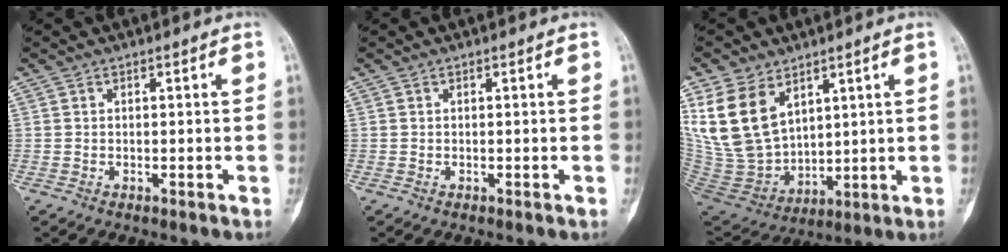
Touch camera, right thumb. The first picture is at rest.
{"total": 0.0}
{"total": 16.0, "force": [7.5, 10.3, 9.7], "torque": [-0.170, -0.038, 0.171]}